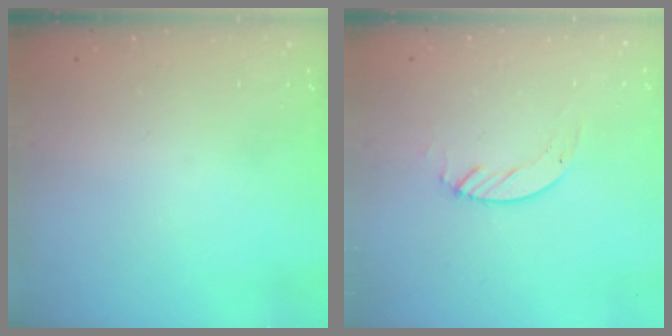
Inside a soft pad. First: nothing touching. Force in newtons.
{"total": 2.4, "press": 2.4, "slide": 0.2}